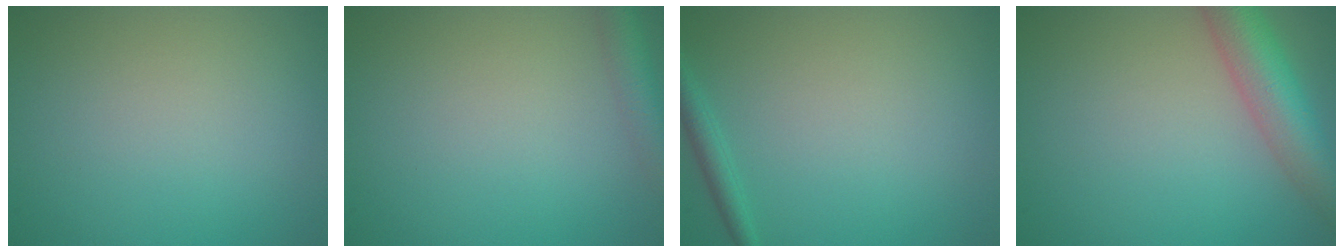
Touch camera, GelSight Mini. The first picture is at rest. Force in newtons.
{"total": 2.9, "press": 2.9, "slide": 0.1}
{"total": 1.5, "press": 1.4, "slide": 0.1}
{"total": 6.1, "press": 6.1, "slide": 0.5}